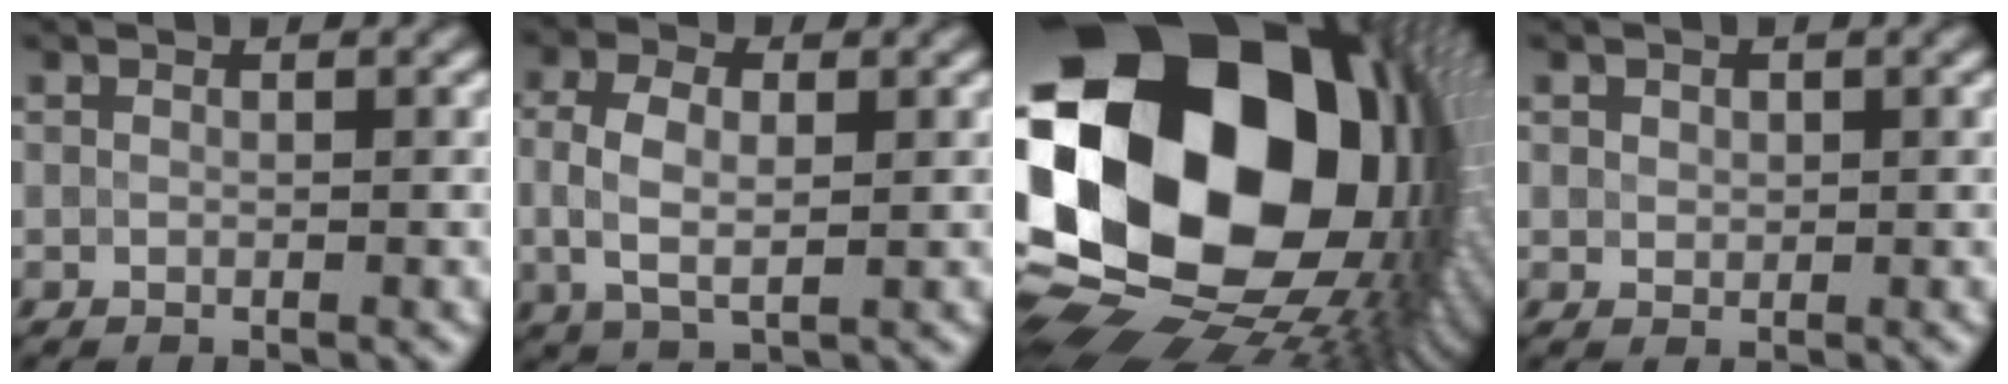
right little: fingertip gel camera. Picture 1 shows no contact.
{"total": 4.7, "force": [0.4, 2.6, 3.9], "torque": [-0.074, 0.001, 0.006]}
{"total": 23.8, "force": [3.1, 18.1, 15.2], "torque": [-0.299, -0.040, 0.037]}
{"total": 1.1, "force": [0.5, 0.9, 0.4], "torque": [-0.001, 0.000, 0.008]}